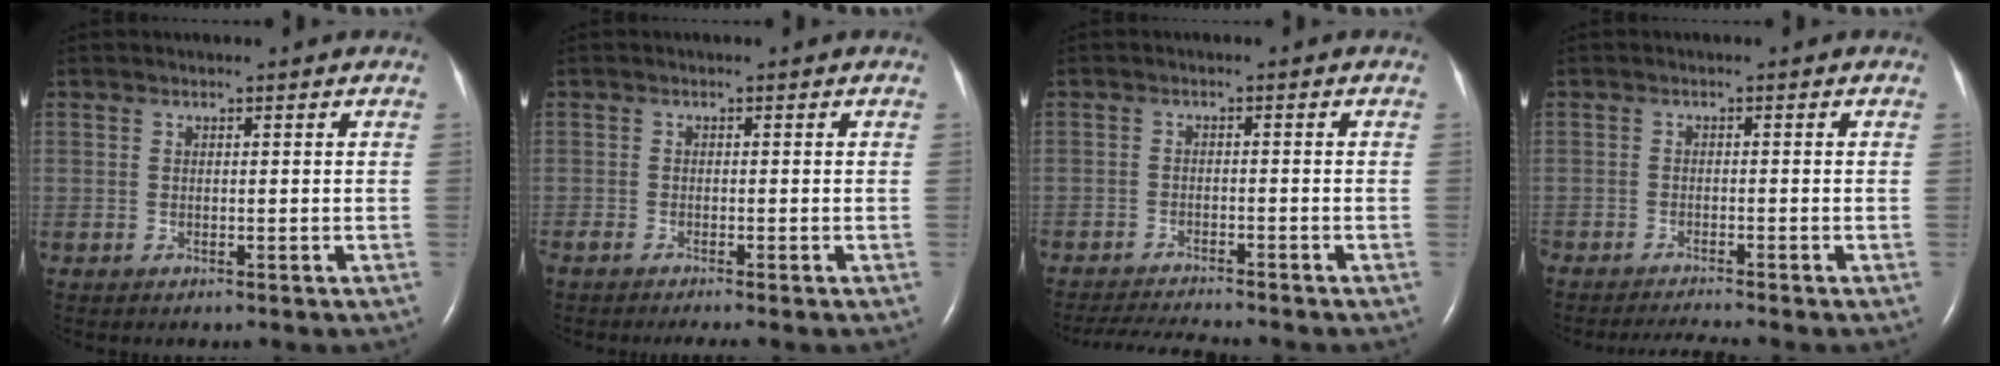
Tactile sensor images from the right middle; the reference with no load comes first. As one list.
[{"total": 2.9, "force": [-2.5, -0.1, 1.6], "torque": [-0.025, -0.007, -0.041]}, {"total": 7.5, "force": [-7.1, 0.1, 2.6], "torque": [-0.040, -0.017, -0.115]}, {"total": 3.6, "force": [-3.3, -0.9, 1.1], "torque": [-0.022, -0.015, -0.055]}]